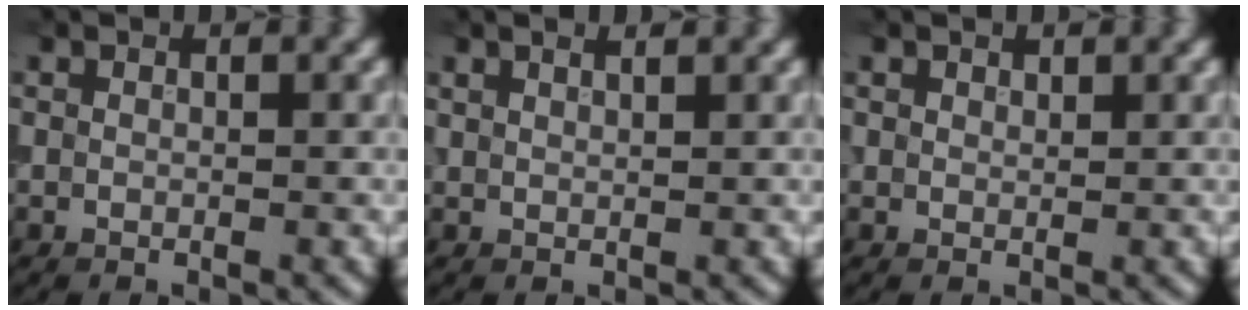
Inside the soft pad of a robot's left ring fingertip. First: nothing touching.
{"total": 2.1, "force": [1.6, 0.8, 1.2], "torque": [-0.008, 0.011, 0.001]}
{"total": 0.7, "force": [0.6, 0.4, 0.1], "torque": [-0.001, -0.001, 0.011]}